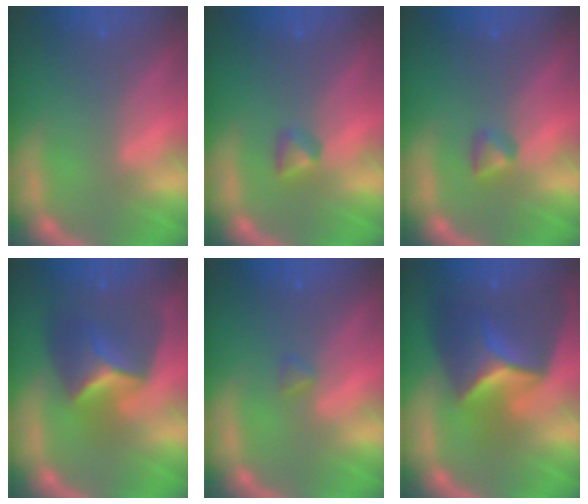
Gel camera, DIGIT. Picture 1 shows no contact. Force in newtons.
{"total": 1.4}
{"total": 1.4}
{"total": 6.4}
{"total": 0.9}
{"total": 8.9}